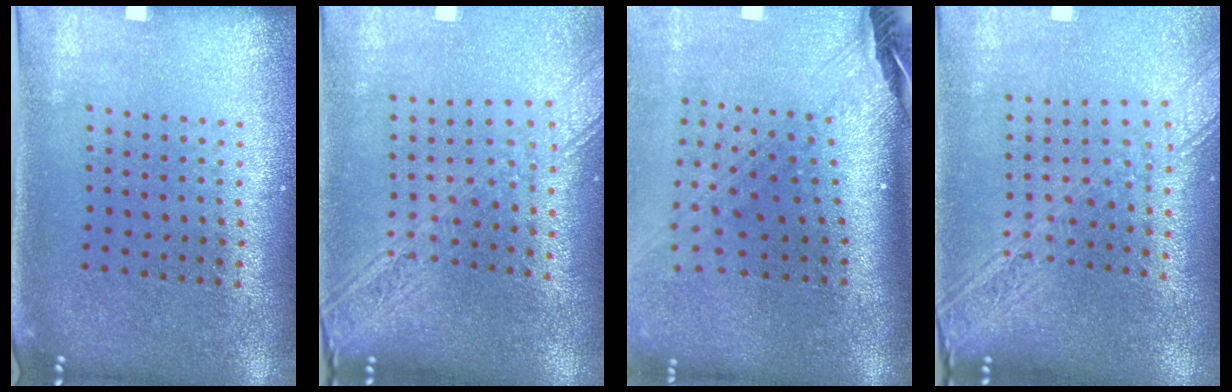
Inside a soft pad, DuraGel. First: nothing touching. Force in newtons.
{"total": 2.5, "press": 2.0, "slide": 1.4}
{"total": 3.0, "press": 2.2, "slide": 2.1}
{"total": 2.5, "press": 2.0, "slide": 1.4}